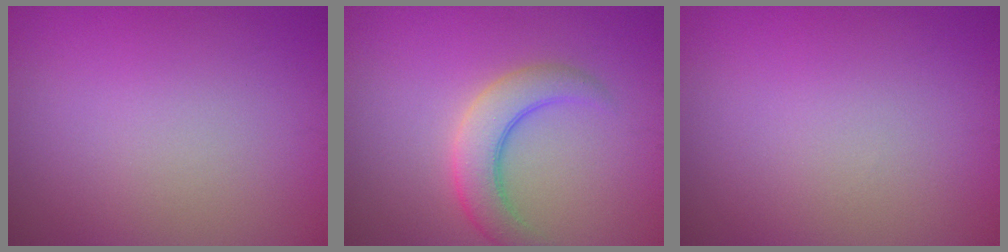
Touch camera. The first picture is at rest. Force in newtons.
{"total": 4.3, "press": 4.3, "slide": 0.3}
{"total": 0.0}